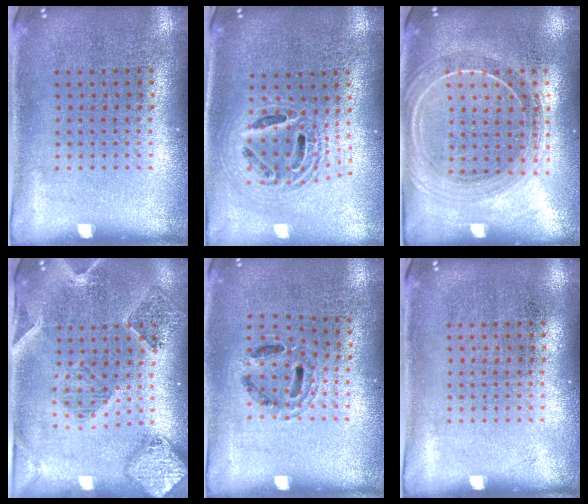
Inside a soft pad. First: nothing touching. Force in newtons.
{"total": 2.0, "press": 1.6, "slide": 1.2}
{"total": 2.0, "press": 1.7, "slide": 0.9}
{"total": 1.6, "press": 1.5, "slide": 0.4}
{"total": 0.9, "press": 0.9, "slide": 0.1}
{"total": 0.0}